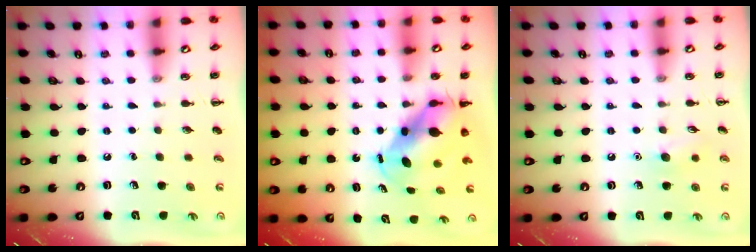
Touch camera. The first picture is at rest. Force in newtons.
{"total": 7.8, "press": 7.6, "slide": 2.1}
{"total": 6.9, "press": 6.7, "slide": 1.8}